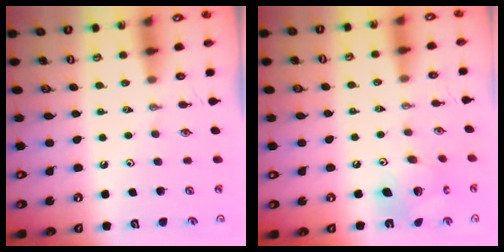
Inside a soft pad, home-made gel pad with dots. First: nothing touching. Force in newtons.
{"total": 11.7, "press": 11.6, "slide": 1.1}